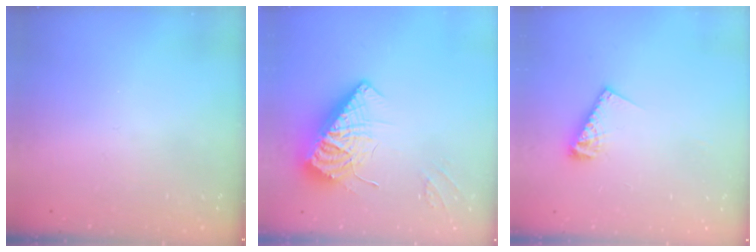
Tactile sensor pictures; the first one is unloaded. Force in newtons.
{"total": 13.1, "press": 13.0, "slide": 1.4}
{"total": 8.7, "press": 8.6, "slide": 0.8}